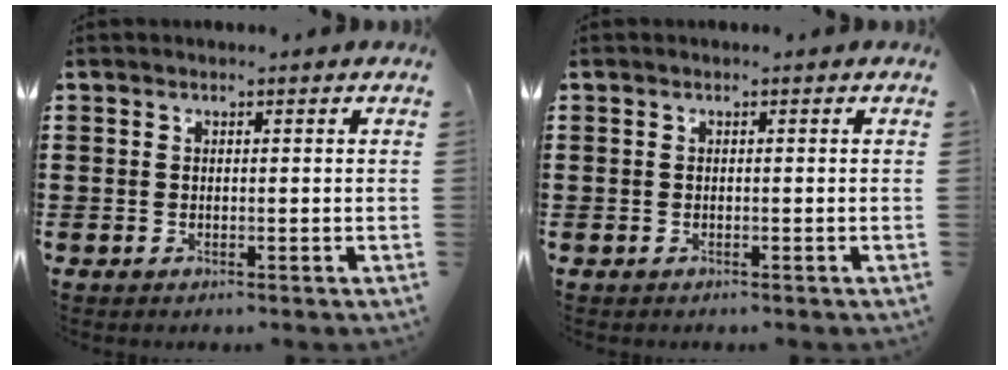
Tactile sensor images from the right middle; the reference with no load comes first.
{"total": 0.0}